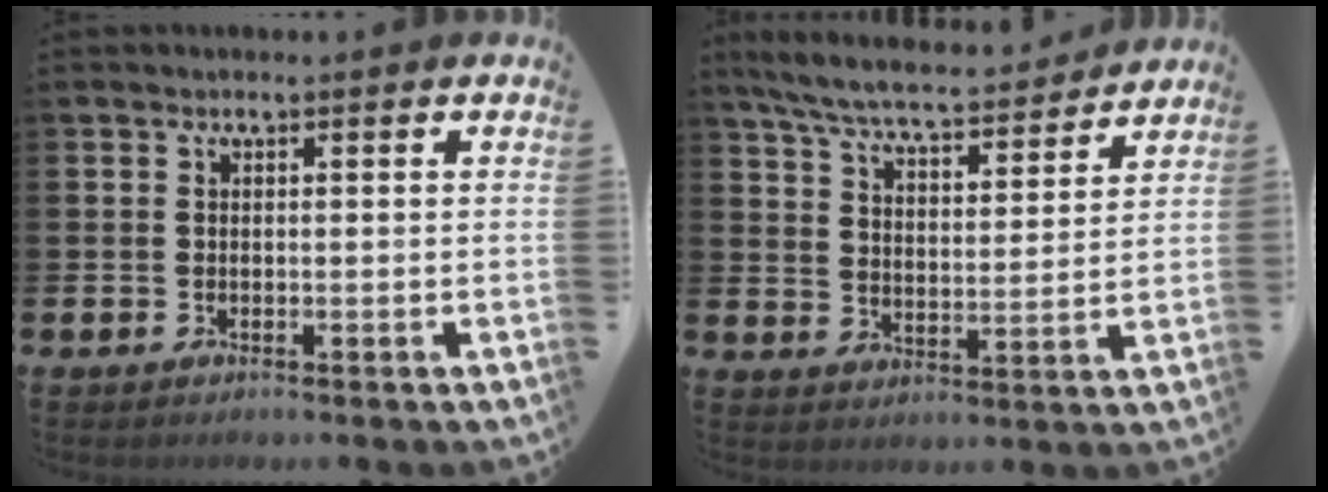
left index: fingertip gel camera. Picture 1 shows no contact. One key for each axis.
{"total": 7.2, "fx": 6.8, "fy": 0.8, "fz": 2.3, "tx": -0.072, "ty": -0.048, "tz": 0.117}